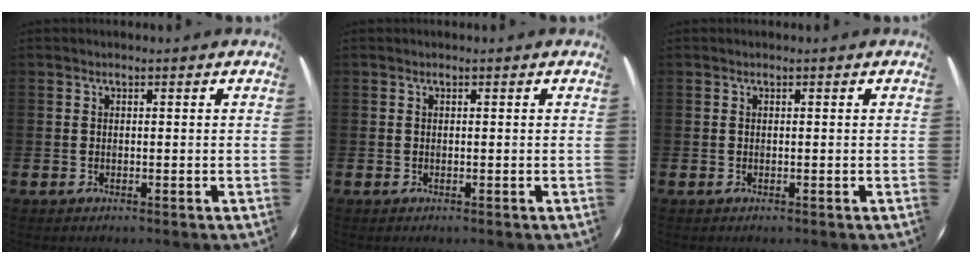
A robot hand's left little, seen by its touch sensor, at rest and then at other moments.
{"total": 0.0}
{"total": 0.0}